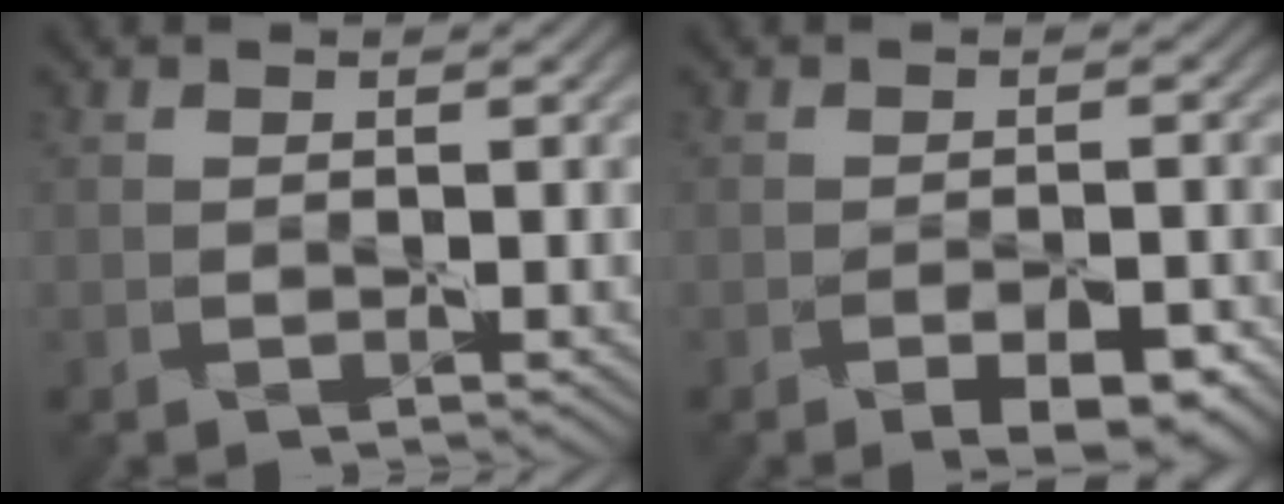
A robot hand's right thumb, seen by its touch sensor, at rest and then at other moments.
{"total": 3.9, "force": [-2.5, 1.2, 2.8], "torque": [-0.028, 0.003, -0.029]}